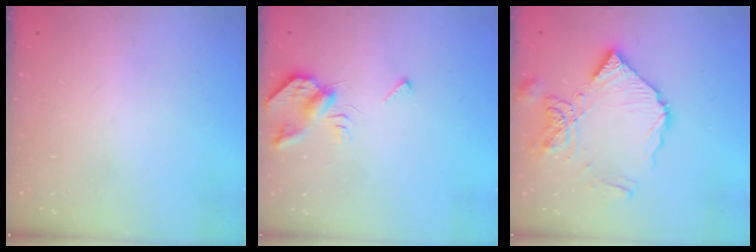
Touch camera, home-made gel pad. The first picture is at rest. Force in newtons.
{"total": 5.5, "press": 5.4, "slide": 1.0}
{"total": 15.1, "press": 15.0, "slide": 1.8}